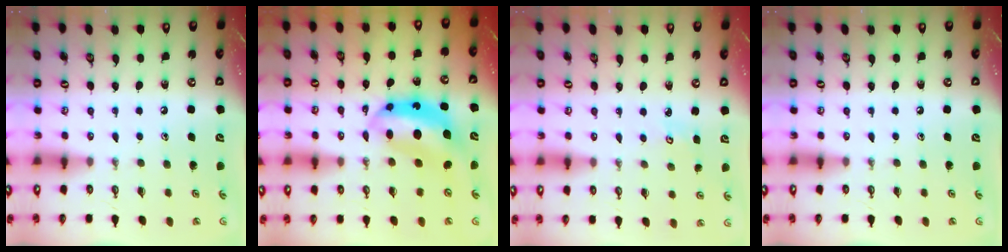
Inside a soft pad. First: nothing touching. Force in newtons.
{"total": 10.5, "press": 10.5, "slide": 0.9}
{"total": 2.7, "press": 2.7, "slide": 0.3}
{"total": 0.0}